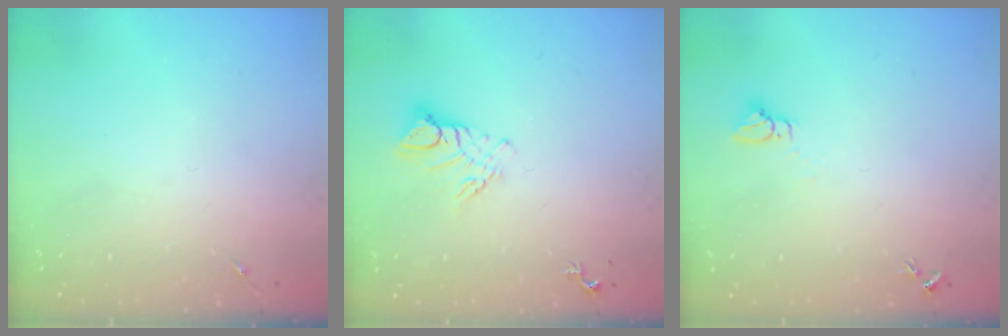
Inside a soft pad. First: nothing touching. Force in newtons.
{"total": 8.7, "press": 8.6, "slide": 0.9}
{"total": 3.0, "press": 3.0, "slide": 0.1}